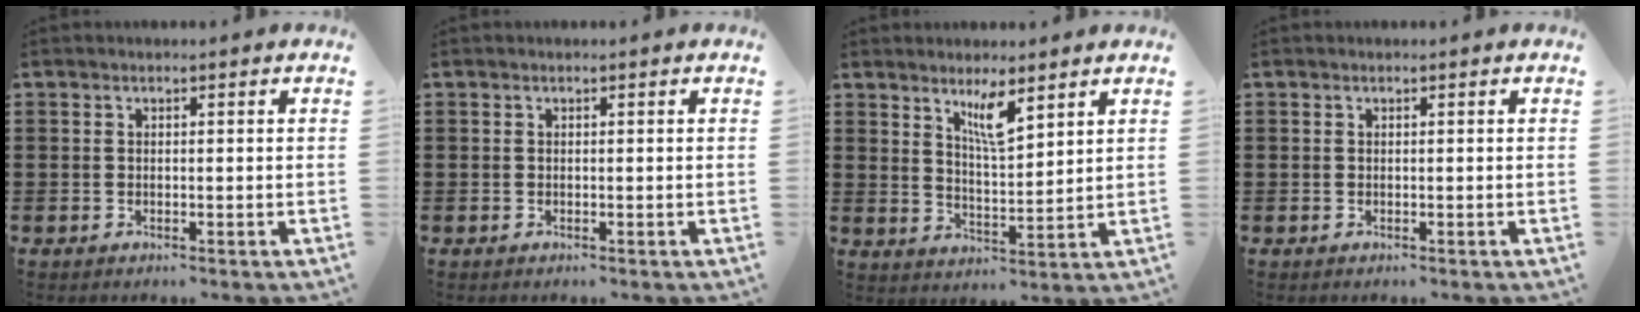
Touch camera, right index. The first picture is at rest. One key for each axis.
{"total": 0.0}
{"total": 5.7, "fx": 3.8, "fy": 1.1, "fz": 4.1, "tx": -0.073, "ty": -0.007, "tz": 0.061}
{"total": 0.0}